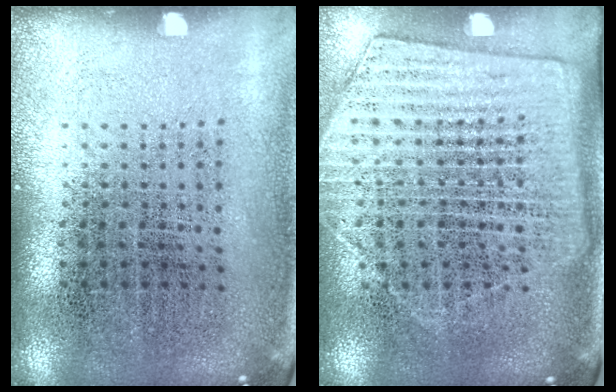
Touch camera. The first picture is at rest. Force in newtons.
{"total": 1.7, "press": 1.5, "slide": 0.8}